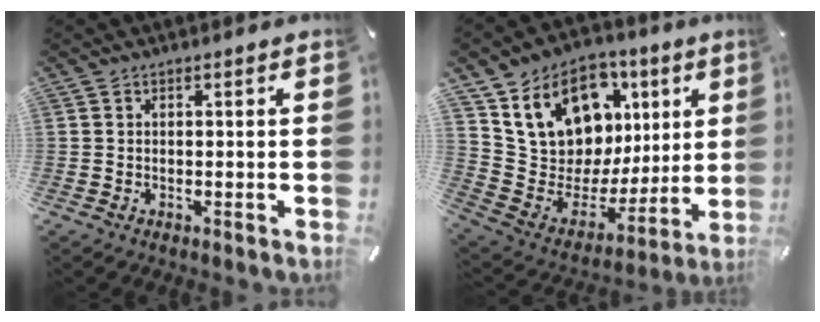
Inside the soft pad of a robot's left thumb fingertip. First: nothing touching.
{"total": 16.9, "force": [9.2, 12.4, 6.7], "torque": [-0.118, -0.066, 0.183]}